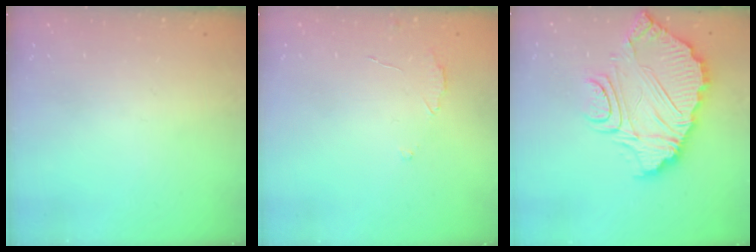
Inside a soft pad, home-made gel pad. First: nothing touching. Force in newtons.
{"total": 2.6, "press": 2.6, "slide": 0.2}
{"total": 15.9, "press": 15.8, "slide": 1.4}